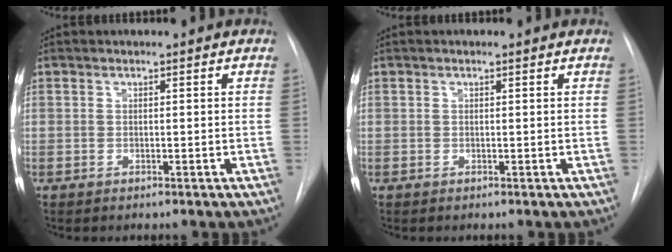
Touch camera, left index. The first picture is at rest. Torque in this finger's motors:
{"motor_torque": [-0.25, 0.00, -0.25, -0.01]}